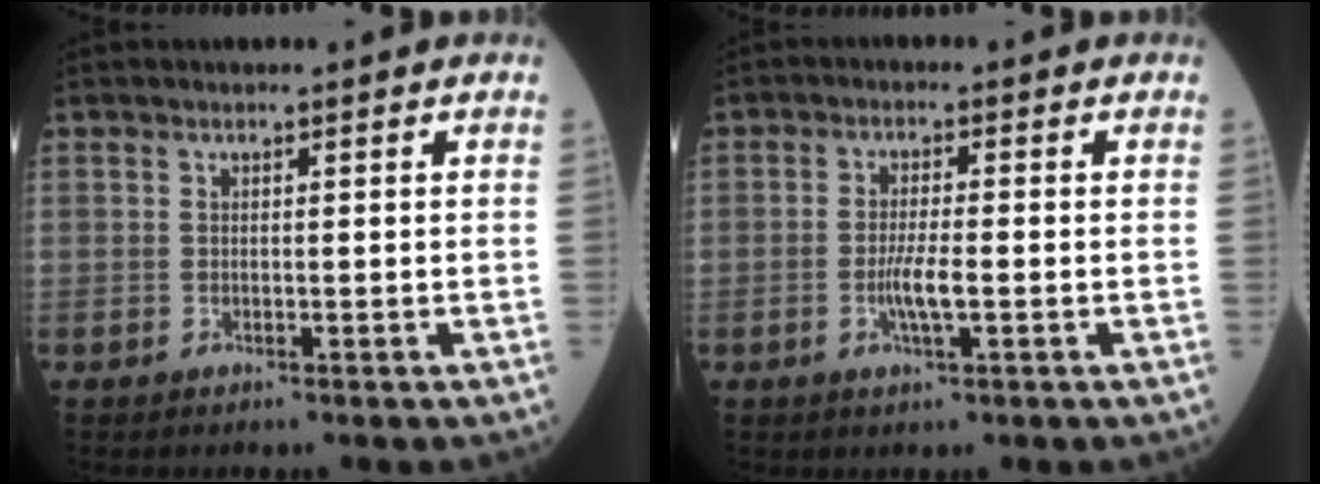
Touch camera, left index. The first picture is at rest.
{"total": 4.0, "force": [-1.1, 0.5, 3.8], "torque": [-0.078, -0.004, -0.021]}